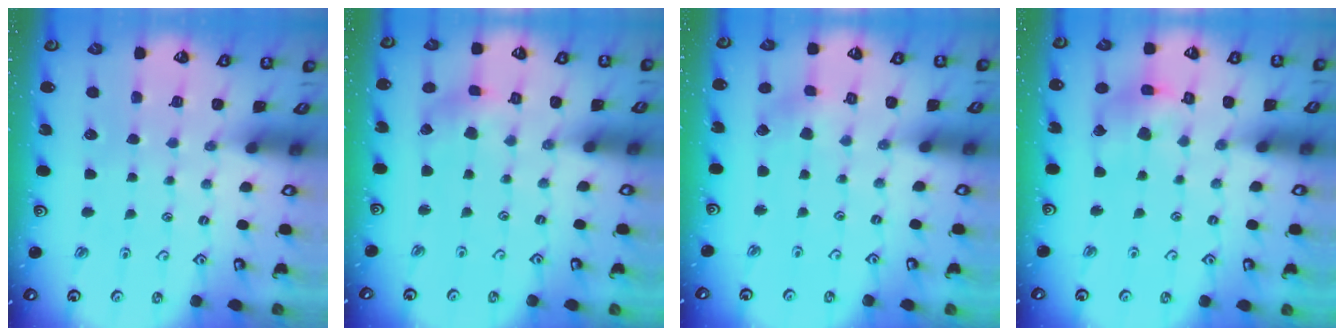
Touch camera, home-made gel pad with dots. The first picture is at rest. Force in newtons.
{"total": 1.8, "press": 1.8, "slide": 0.2}
{"total": 2.4, "press": 2.4, "slide": 0.3}
{"total": 11.2, "press": 11.1, "slide": 1.5}